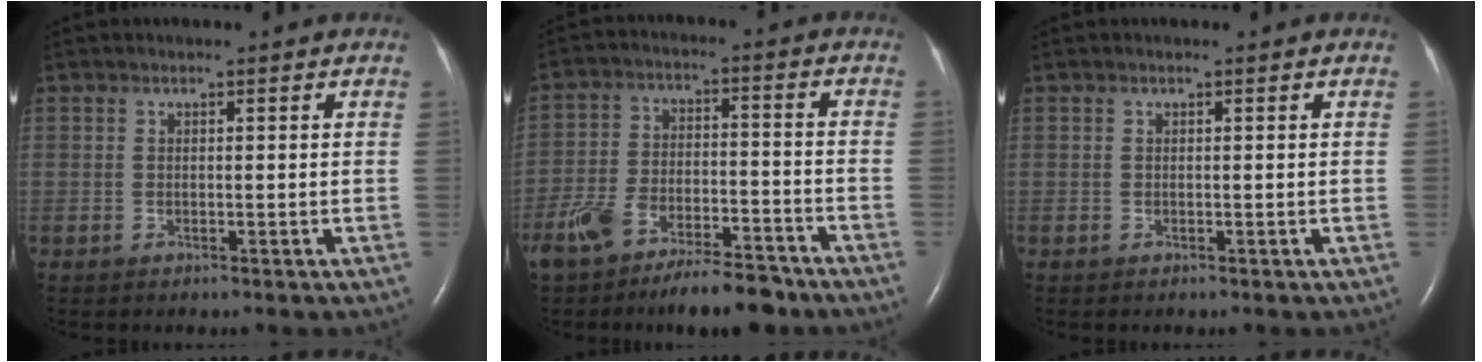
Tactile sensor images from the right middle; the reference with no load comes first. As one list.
[{"total": 13.0, "force": [-10.0, 3.9, 7.2], "torque": [-0.130, 0.006, -0.172]}, {"total": 0.0}]